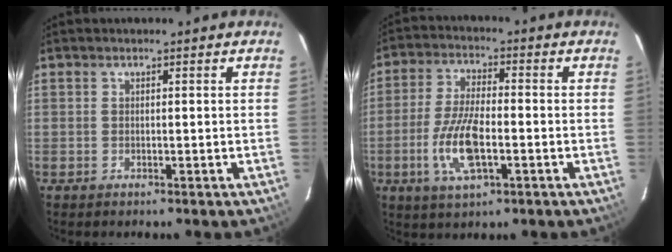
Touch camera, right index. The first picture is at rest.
{"total": 10.6, "force": [-3.3, 3.6, 9.4], "torque": [-0.197, -0.004, -0.063]}